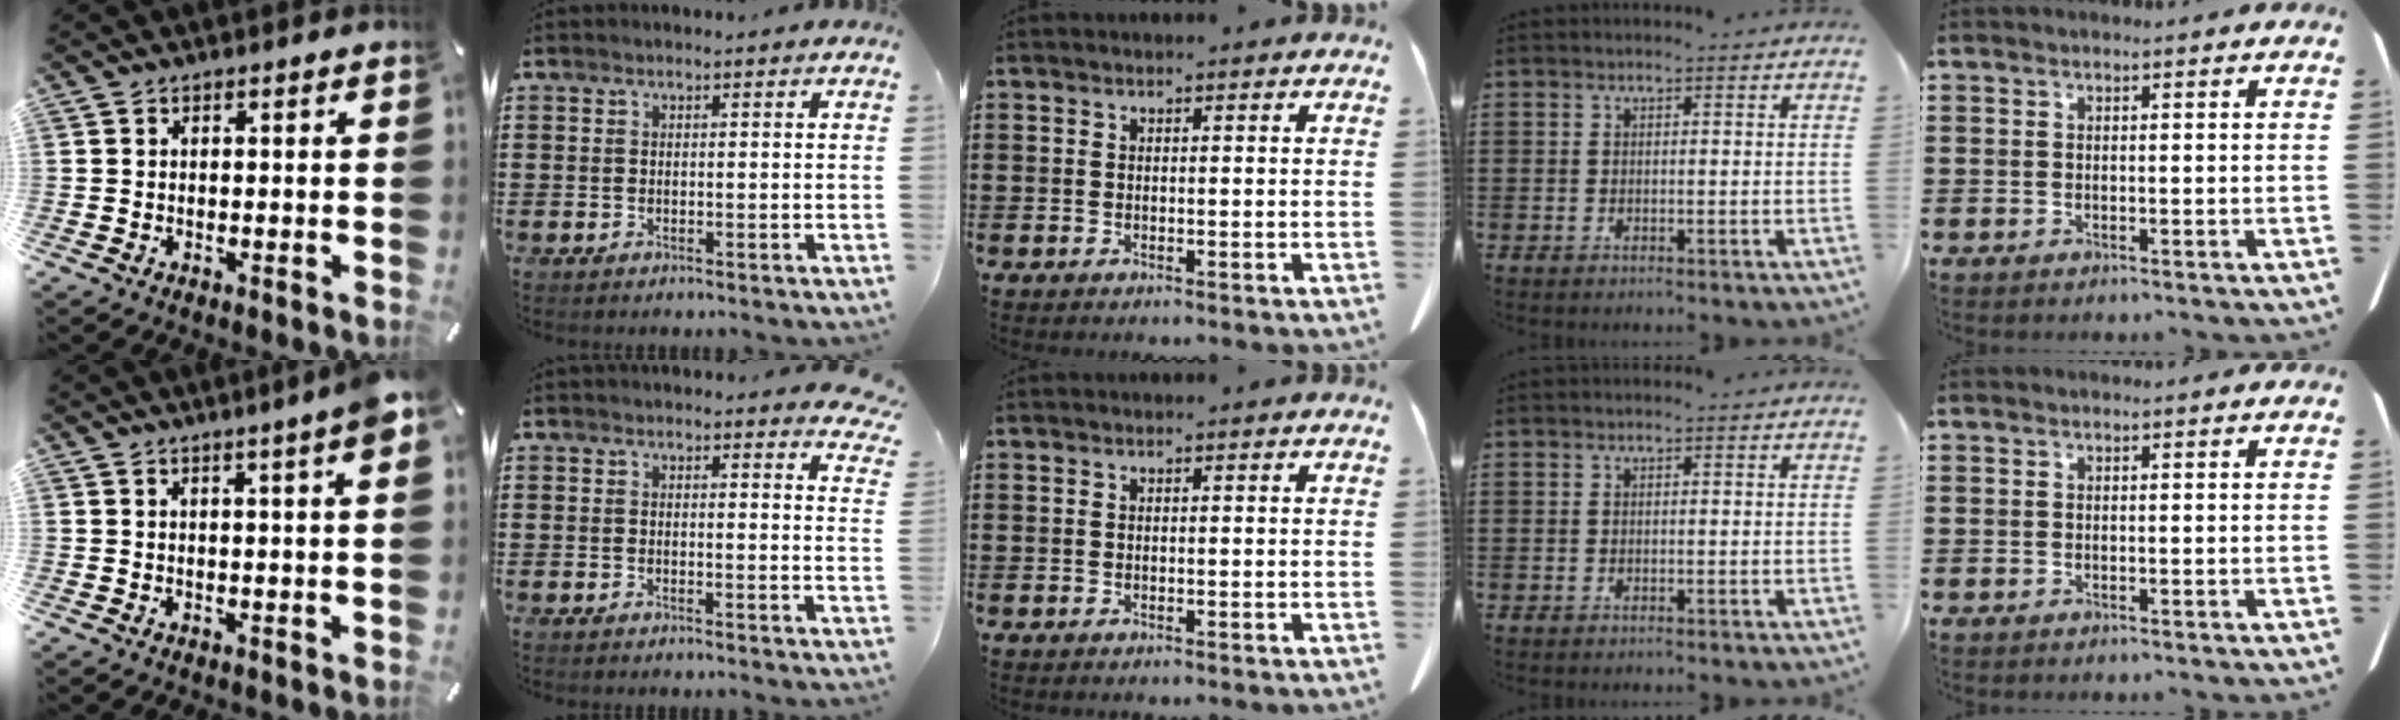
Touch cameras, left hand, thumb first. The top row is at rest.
{"thumb": {"total": 4.9, "force": [2.8, 0.1, 4.0], "torque": [-0.065, -0.013, 0.044]}, "index": {"total": 2.0, "force": [2.0, 0.3, 0.5], "torque": [0.000, -0.009, 0.034]}}